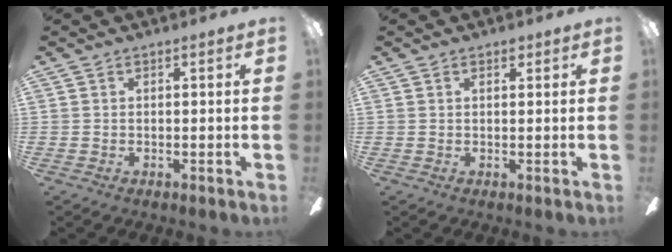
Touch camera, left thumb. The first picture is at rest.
{"total": 1.5, "force": [0.8, 0.8, 1.0], "torque": [-0.006, -0.004, 0.011]}